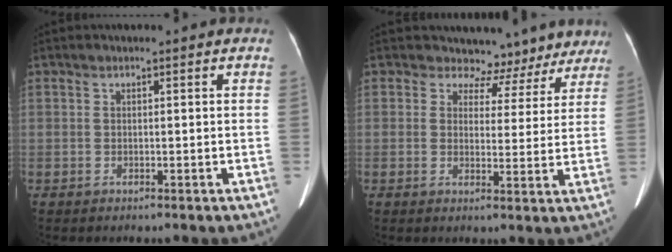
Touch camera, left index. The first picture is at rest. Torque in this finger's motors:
{"motor_torque": [0.35, -0.19, 0.06, -0.05]}